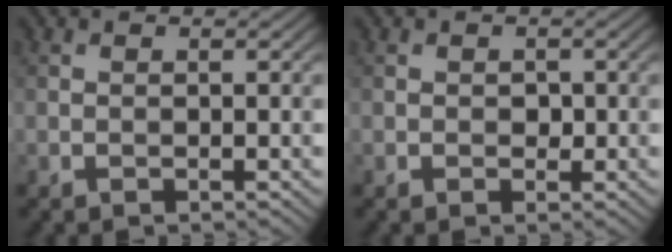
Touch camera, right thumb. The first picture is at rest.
{"total": 1.0, "force": [-0.1, 0.9, 0.5], "torque": [-0.007, -0.006, -0.003]}